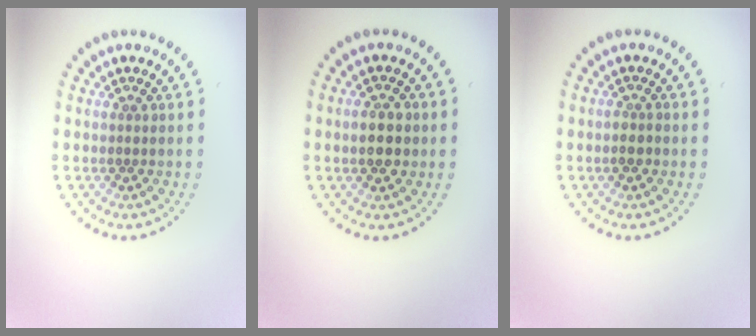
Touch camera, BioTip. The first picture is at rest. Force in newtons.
{"total": 2.9, "press": 2.9, "slide": 0.2}
{"total": 1.3, "press": 1.2, "slide": 0.5}